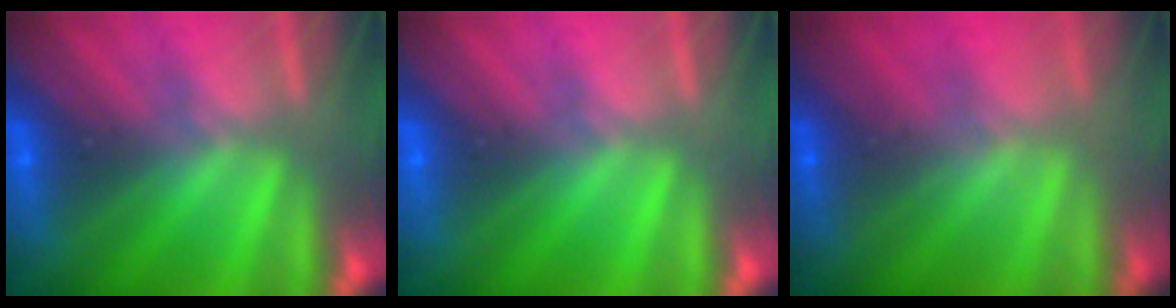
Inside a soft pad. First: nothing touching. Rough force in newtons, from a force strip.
{"total": 0.0}
{"total": 1.8}